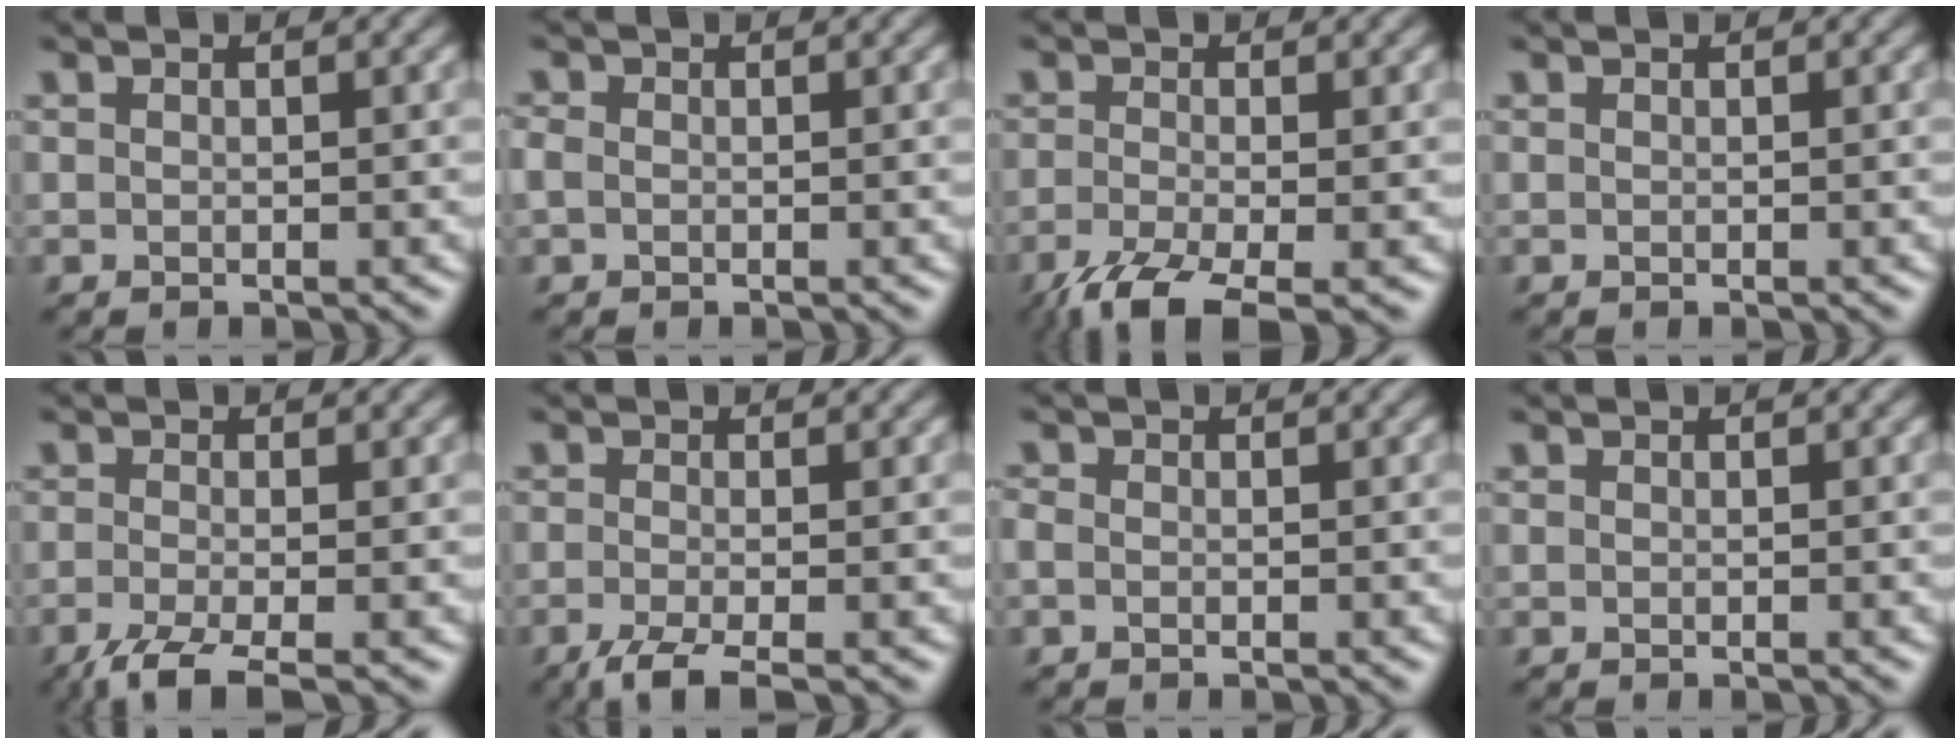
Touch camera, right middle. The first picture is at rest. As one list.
[{"total": 1.0, "force": [-0.2, 0.8, 0.5], "torque": [-0.013, 0.001, -0.006]}, {"total": 5.7, "force": [-3.6, 1.6, 4.1], "torque": [-0.086, -0.016, -0.076]}, {"total": 0.0}, {"total": 3.8, "force": [-2.4, 0.8, 2.8], "torque": [-0.054, -0.009, -0.057]}, {"total": 3.1, "force": [-1.9, 0.6, 2.3], "torque": [-0.047, -0.008, -0.047]}, {"total": 0.7, "force": [-0.3, 0.5, 0.4], "torque": [-0.011, -0.003, -0.008]}, {"total": 0.0}]